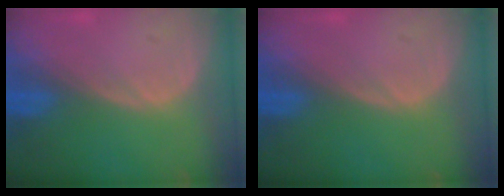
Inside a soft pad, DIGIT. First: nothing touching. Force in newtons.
{"total": 0.0}